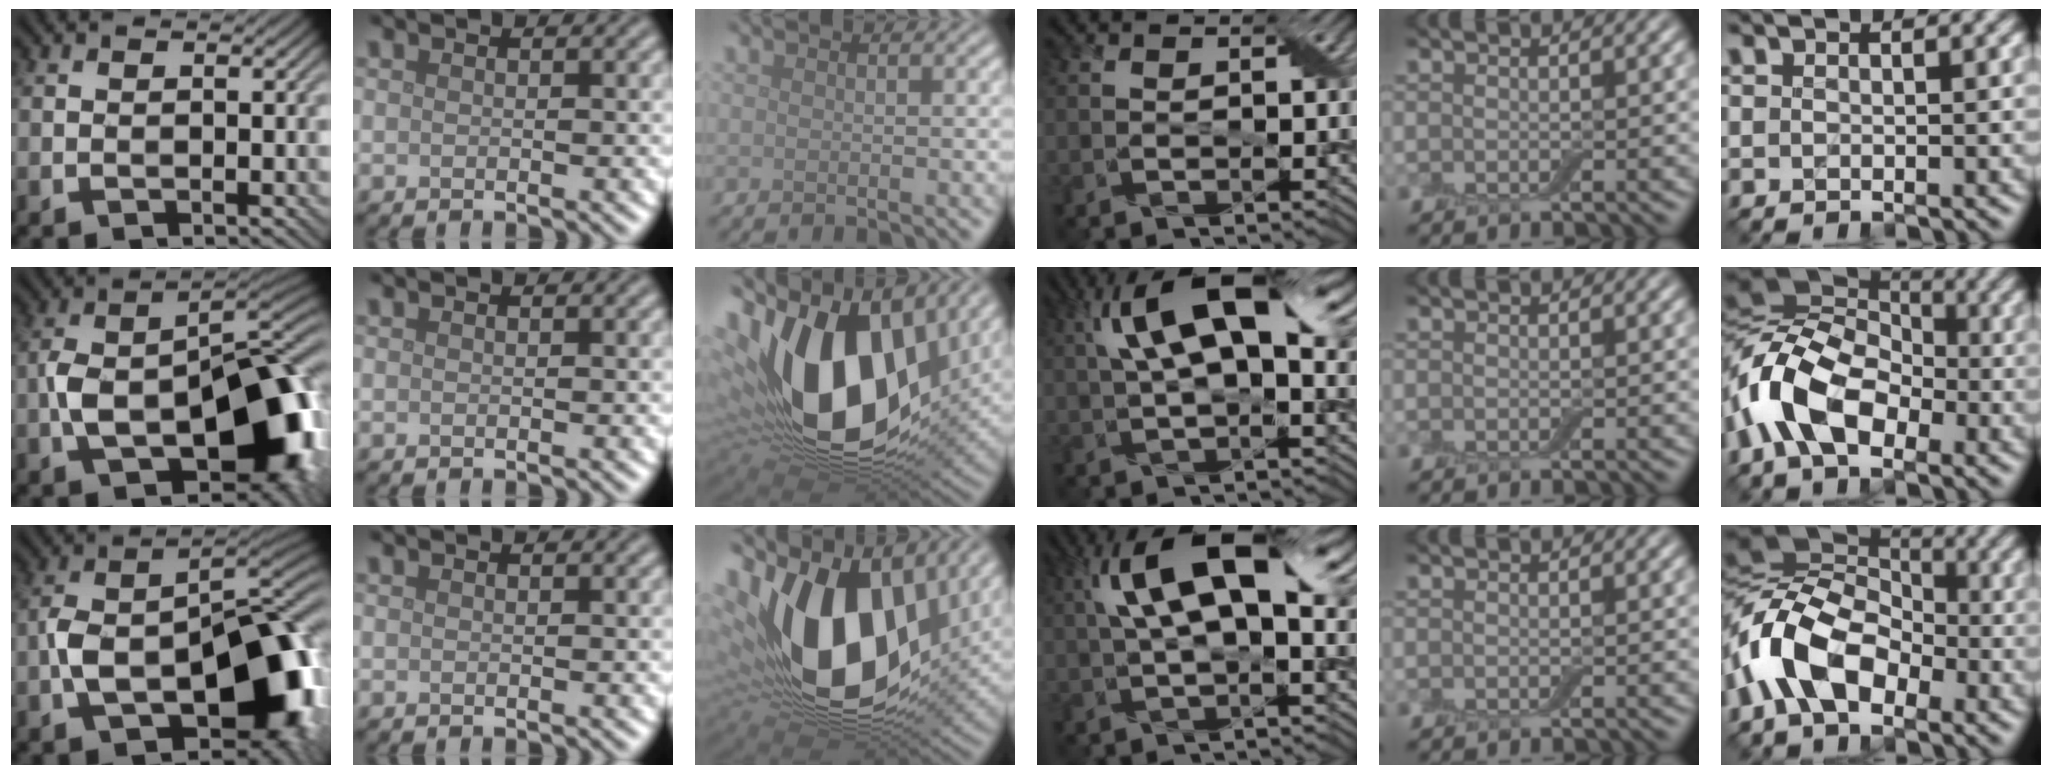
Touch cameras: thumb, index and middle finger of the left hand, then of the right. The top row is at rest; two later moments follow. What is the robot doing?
{"motion": "extract", "object": "airpods case & airpods"}